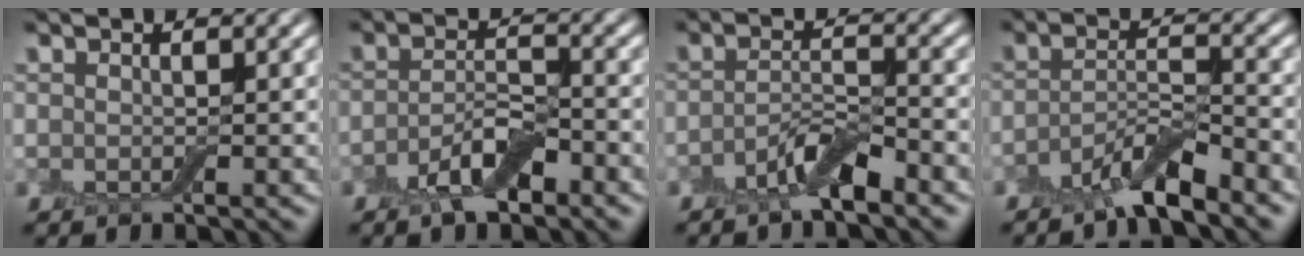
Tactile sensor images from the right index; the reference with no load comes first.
{"total": 4.0, "force": [-2.4, 1.5, 2.8], "torque": [-0.049, 0.005, -0.046]}
{"total": 3.4, "force": [-2.3, 0.9, 2.4], "torque": [-0.045, 0.006, -0.049]}
{"total": 4.5, "force": [-3.3, 1.0, 2.8], "torque": [-0.050, 0.001, -0.070]}